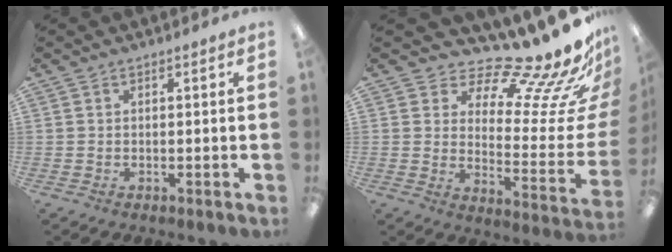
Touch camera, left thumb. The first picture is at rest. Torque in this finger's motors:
{"motor_torque": [0.22, 0.14, -0.37, -0.07, 0.00]}